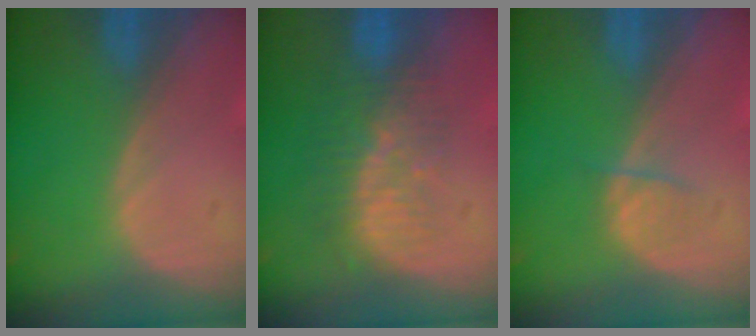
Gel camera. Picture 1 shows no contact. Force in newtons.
{"total": 8.2, "press": 7.2, "slide": 3.8}
{"total": 1.9, "press": 1.9, "slide": 0.4}